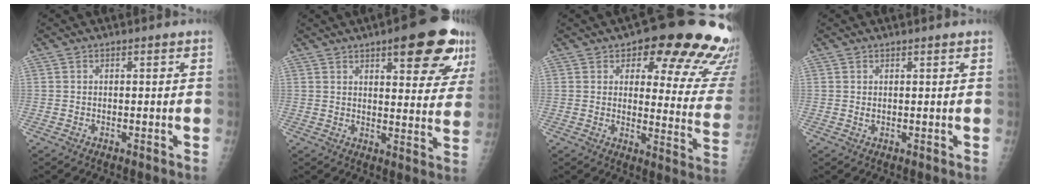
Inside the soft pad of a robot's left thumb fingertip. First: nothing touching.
{"total": 16.8, "force": [9.2, 5.3, 13.1], "torque": [-0.137, -0.033, 0.117]}
{"total": 21.4, "force": [14.1, 8.3, 13.8], "torque": [-0.110, -0.075, 0.160]}
{"total": 1.3, "force": [0.9, 0.3, 0.9], "torque": [-0.016, -0.001, 0.016]}